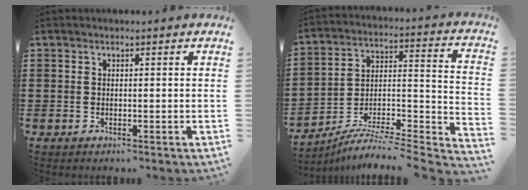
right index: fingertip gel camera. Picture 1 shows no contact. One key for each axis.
{"total": 5.6, "fx": -4.8, "fy": 0.8, "fz": 2.8, "tx": -0.043, "ty": -0.008, "tz": -0.099}